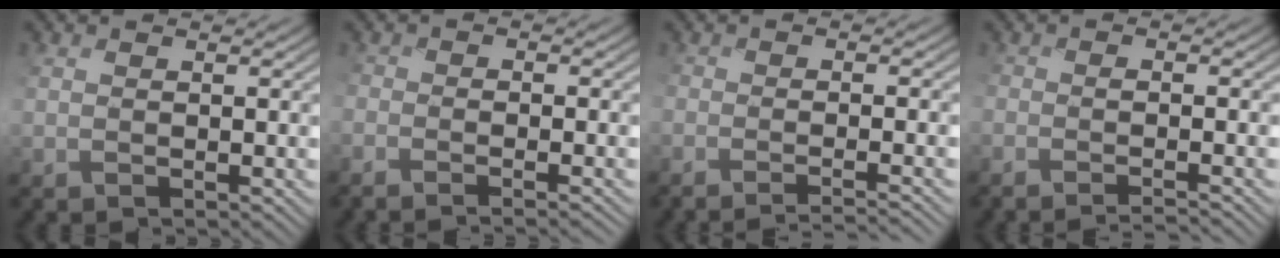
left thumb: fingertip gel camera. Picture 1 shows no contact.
{"total": 3.4, "force": [-2.6, 1.0, 1.9], "torque": [-0.031, -0.008, -0.035]}
{"total": 4.6, "force": [-3.7, 0.7, 2.7], "torque": [-0.037, -0.001, -0.051]}
{"total": 4.1, "force": [-3.3, 0.7, 2.3], "torque": [-0.034, -0.003, -0.048]}